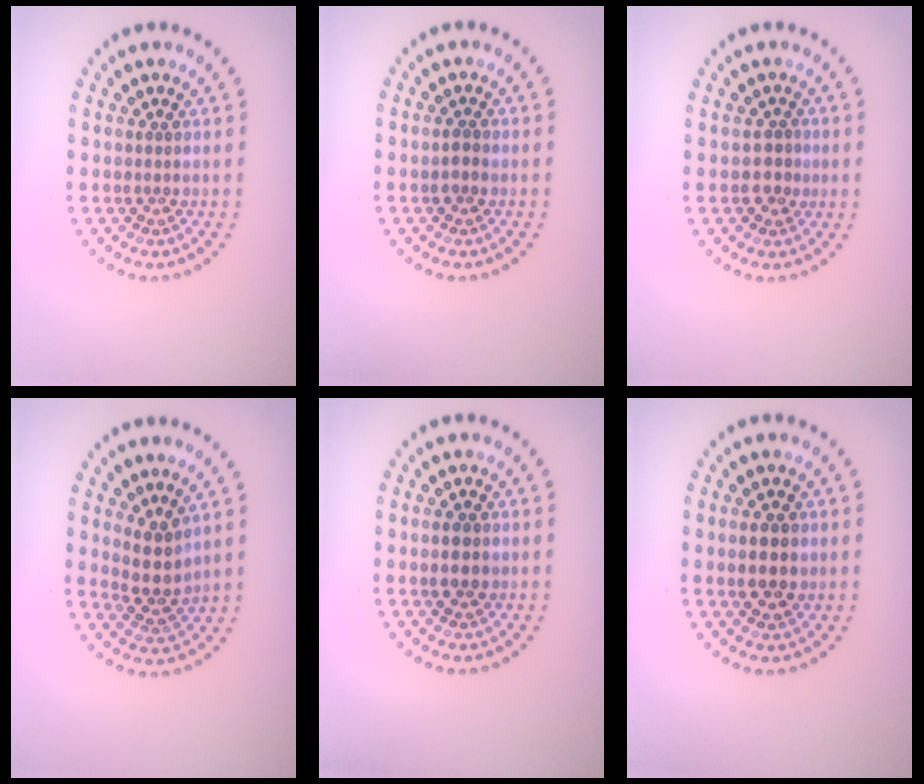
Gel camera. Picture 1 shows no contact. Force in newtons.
{"total": 1.2, "press": 1.2, "slide": 0.2}
{"total": 1.7, "press": 1.5, "slide": 0.7}
{"total": 2.8, "press": 2.2, "slide": 1.7}
{"total": 1.8, "press": 1.8, "slide": 0.0}
{"total": 3.0, "press": 3.0, "slide": 0.3}